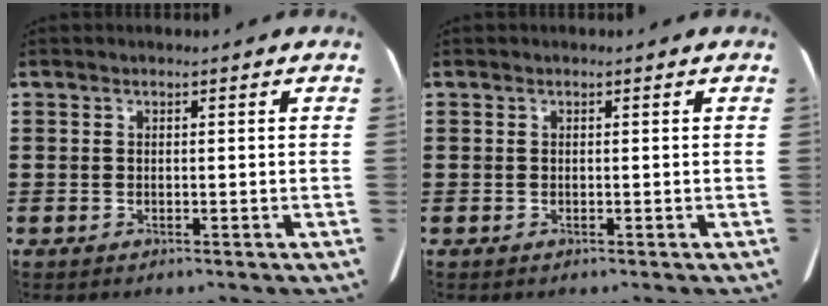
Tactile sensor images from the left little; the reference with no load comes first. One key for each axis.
{"total": 0.0}